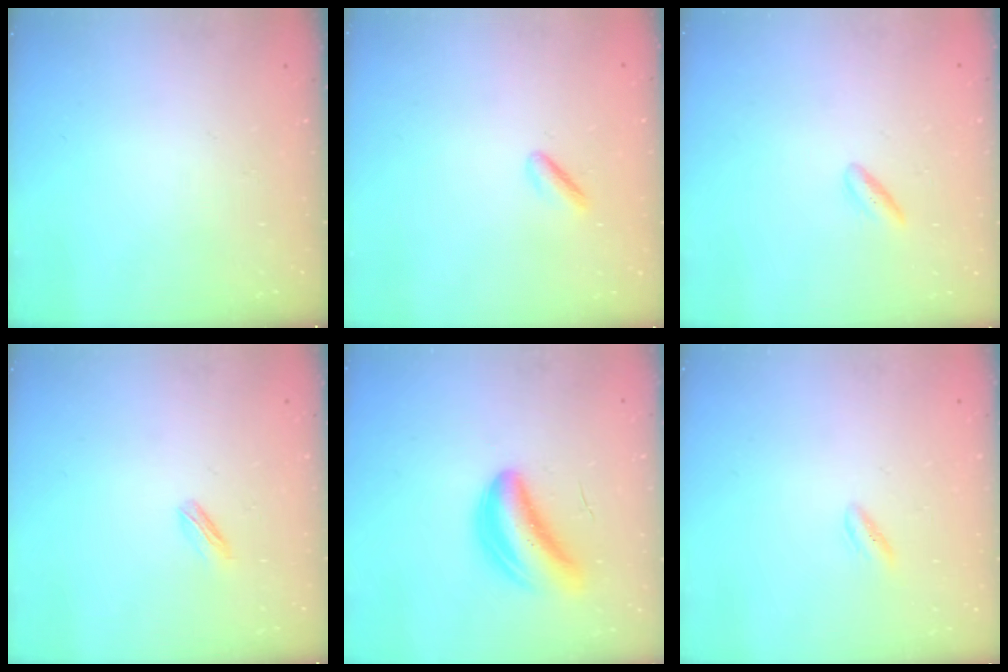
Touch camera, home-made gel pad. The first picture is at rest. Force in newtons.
{"total": 1.5, "press": 1.2, "slide": 0.8}
{"total": 2.5, "press": 2.2, "slide": 1.1}
{"total": 1.8, "press": 1.7, "slide": 0.5}
{"total": 6.6, "press": 6.1, "slide": 2.7}
{"total": 1.8, "press": 1.6, "slide": 0.8}